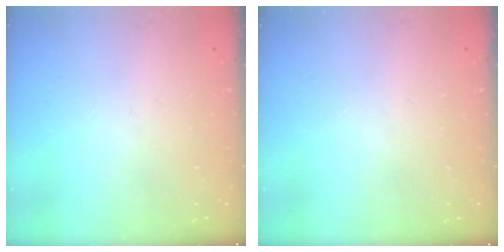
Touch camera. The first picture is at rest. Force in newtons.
{"total": 0.0}